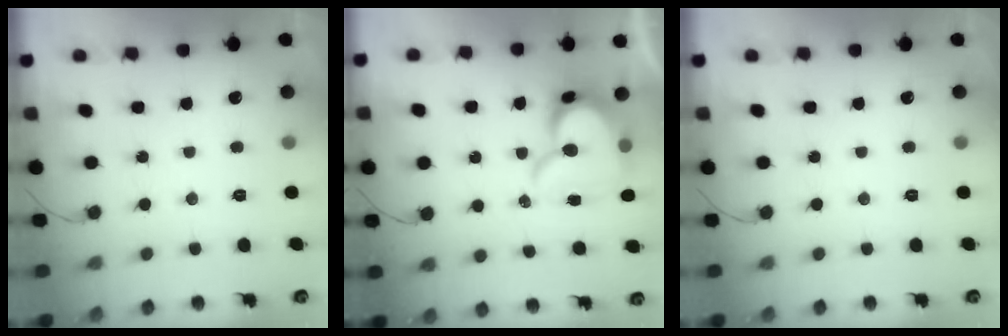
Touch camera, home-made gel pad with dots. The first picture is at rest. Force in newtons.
{"total": 14.8, "press": 14.7, "slide": 1.4}
{"total": 0.0}